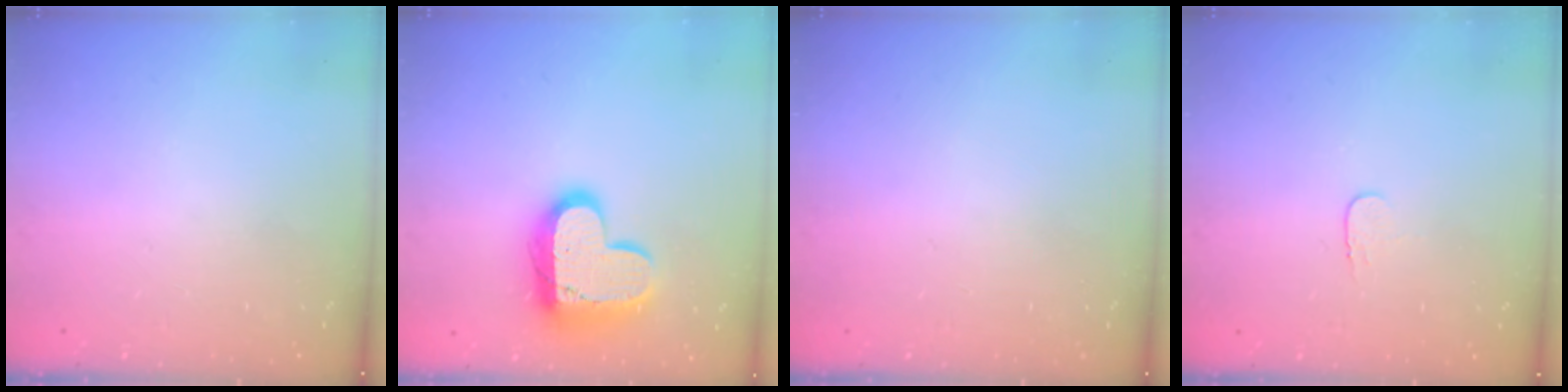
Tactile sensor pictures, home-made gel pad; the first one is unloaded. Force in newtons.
{"total": 19.0, "press": 19.0, "slide": 1.5}
{"total": 0.6, "press": 0.6, "slide": 0.2}
{"total": 3.6, "press": 3.6, "slide": 0.4}